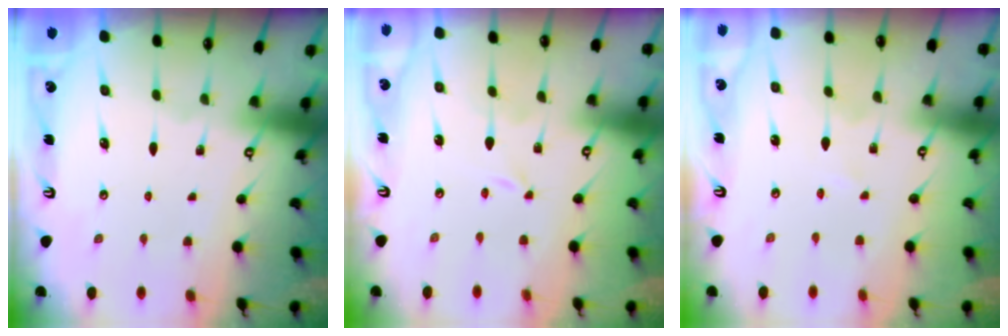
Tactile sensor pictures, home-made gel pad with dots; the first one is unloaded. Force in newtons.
{"total": 0.0}
{"total": 0.0}